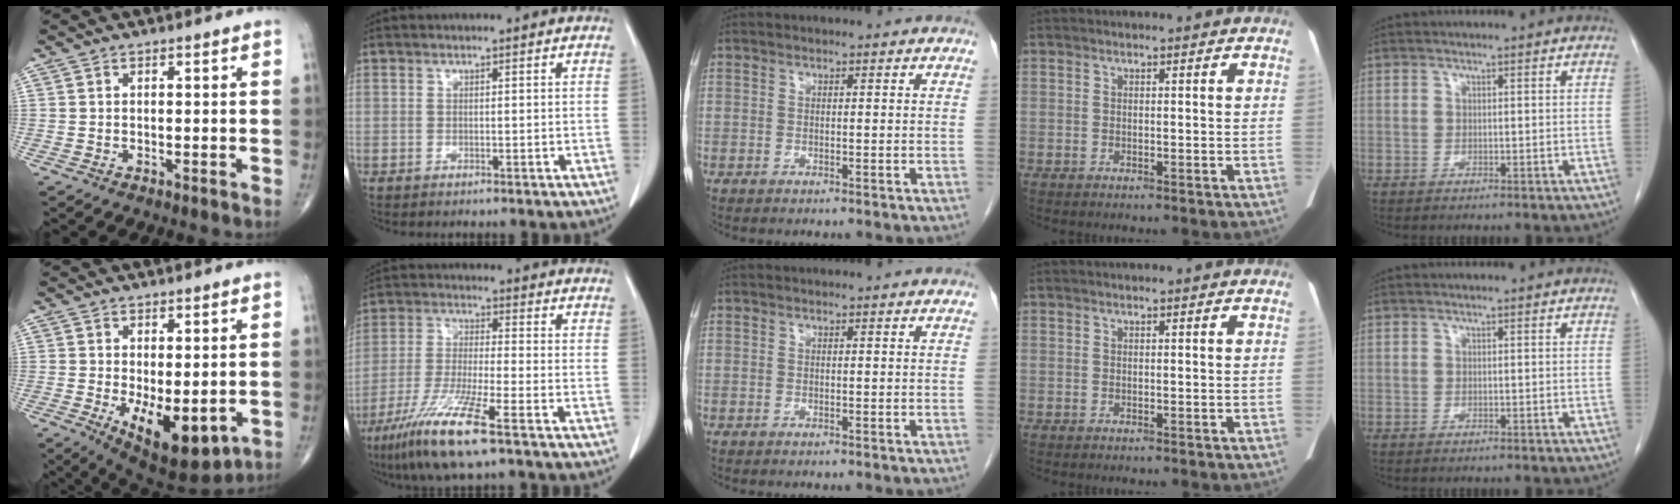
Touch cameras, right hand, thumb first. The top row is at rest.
{"thumb": {"total": 11.5, "force": [-2.5, 5.2, 9.9], "torque": [-0.136, -0.022, -0.019]}, "index": {"total": 11.8, "force": [-7.1, 0.3, 9.4], "torque": [-0.196, -0.034, -0.136]}}